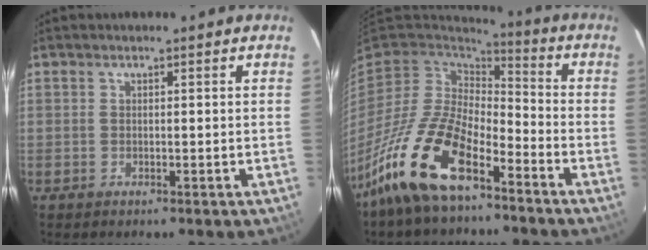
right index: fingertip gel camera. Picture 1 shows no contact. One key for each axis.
{"total": 17.7, "fx": -11.1, "fy": 7.0, "fz": 11.9, "tx": -0.252, "ty": -0.013, "tz": -0.216}